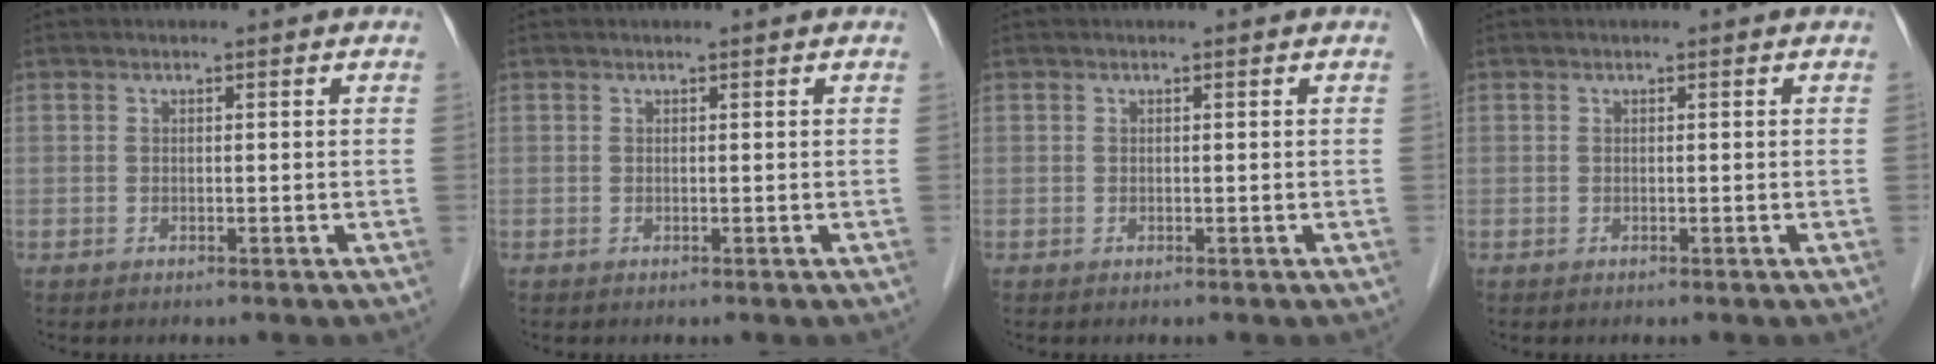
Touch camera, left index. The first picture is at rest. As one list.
[{"total": 0.0}, {"total": 0.0}, {"total": 0.0}]